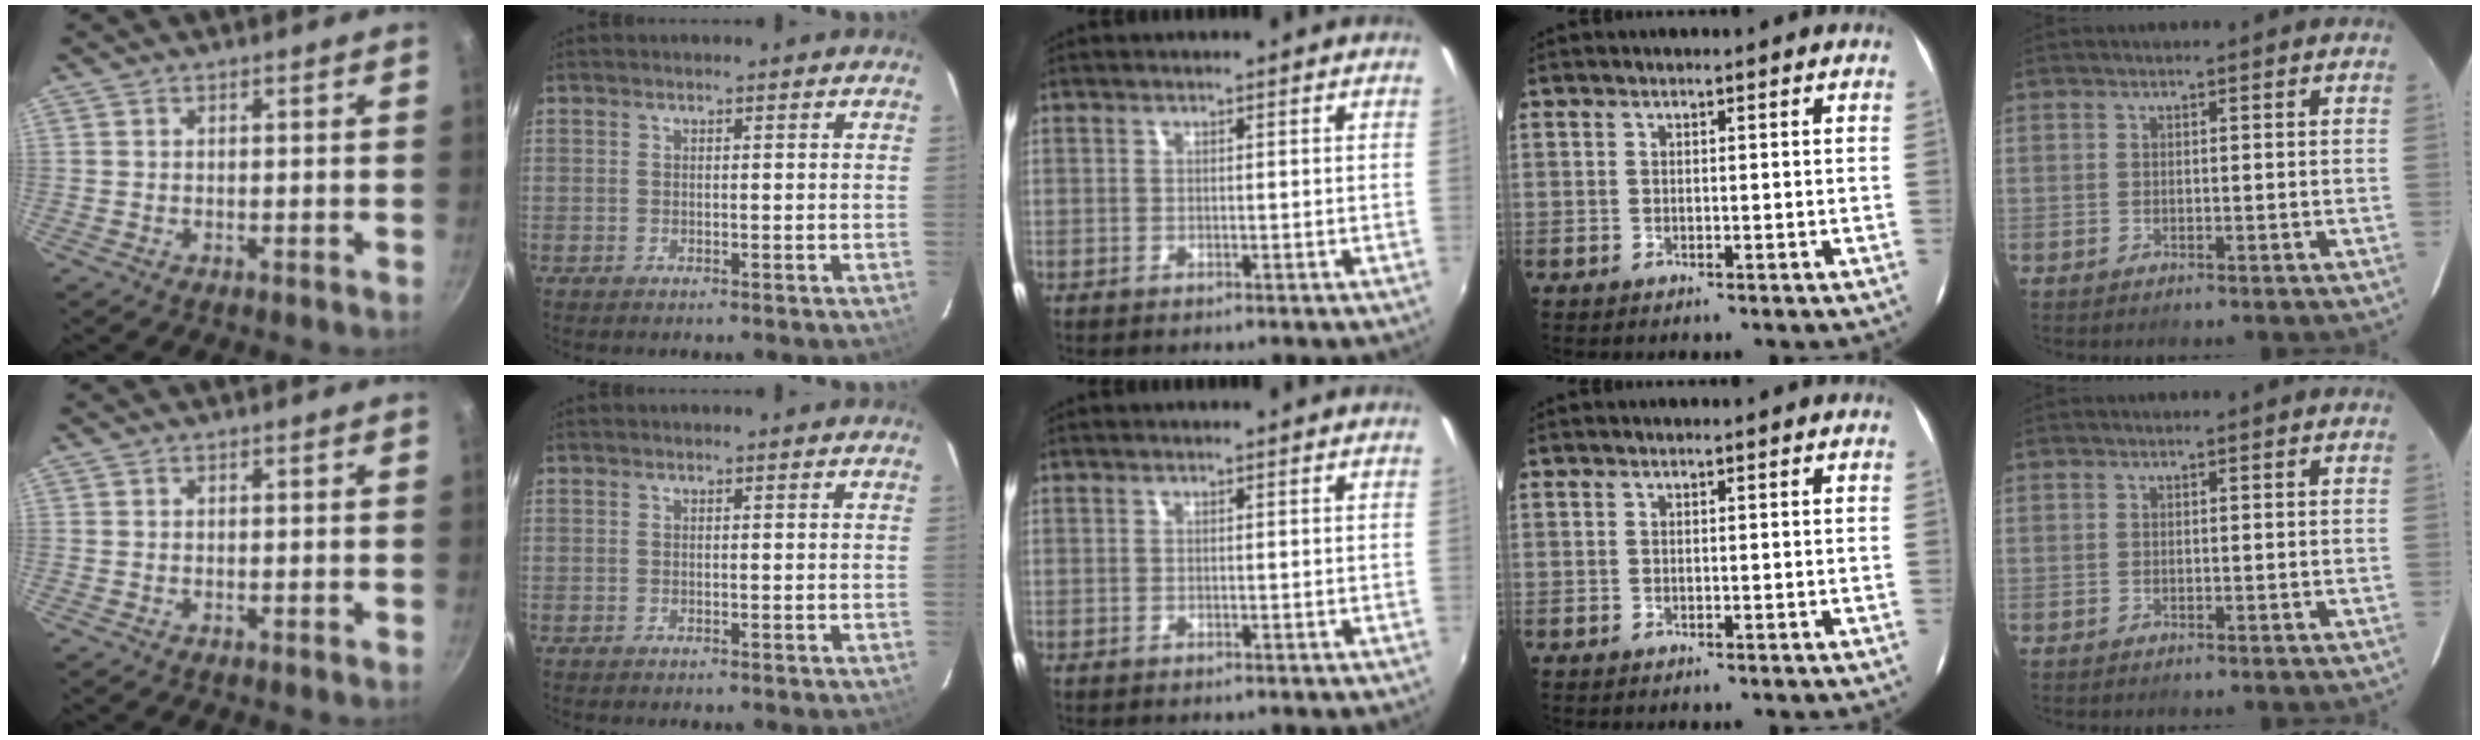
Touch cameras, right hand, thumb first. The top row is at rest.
{}